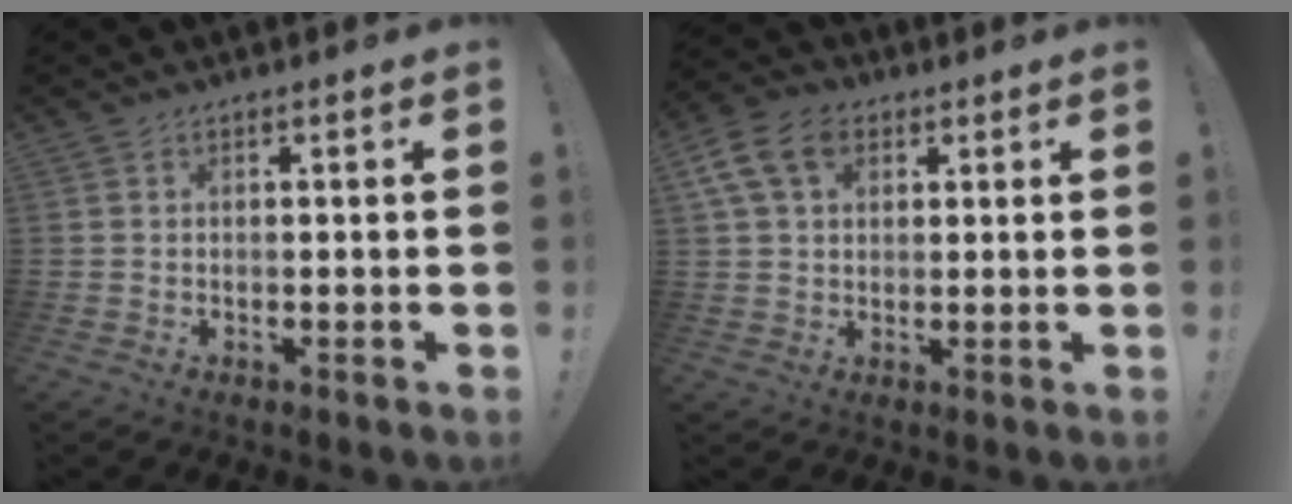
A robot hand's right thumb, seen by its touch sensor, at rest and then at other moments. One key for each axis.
{"total": 11.5, "fx": 4.8, "fy": 7.8, "fz": 7.0, "tx": -0.123, "ty": -0.006, "tz": 0.093}